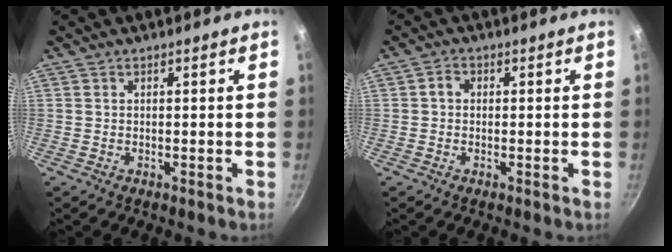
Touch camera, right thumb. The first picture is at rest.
{"total": 1.9, "force": [0.1, 1.5, 1.0], "torque": [-0.016, 0.007, -0.003]}